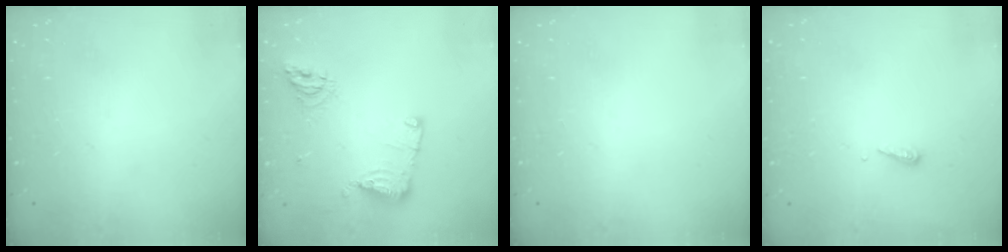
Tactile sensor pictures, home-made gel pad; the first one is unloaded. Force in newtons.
{"total": 11.8, "press": 11.7, "slide": 1.4}
{"total": 0.0}
{"total": 4.8, "press": 4.8, "slide": 0.5}